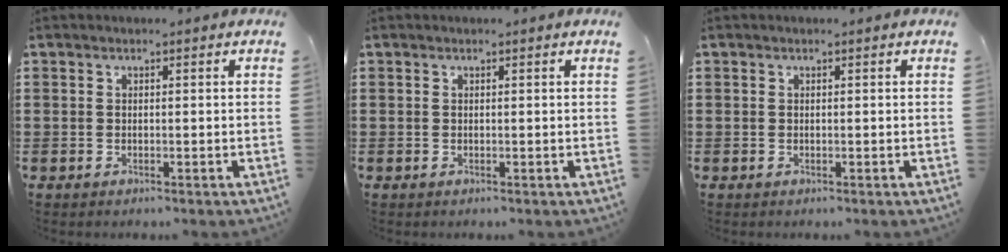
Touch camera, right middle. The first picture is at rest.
{"total": 0.0}
{"total": 0.0}